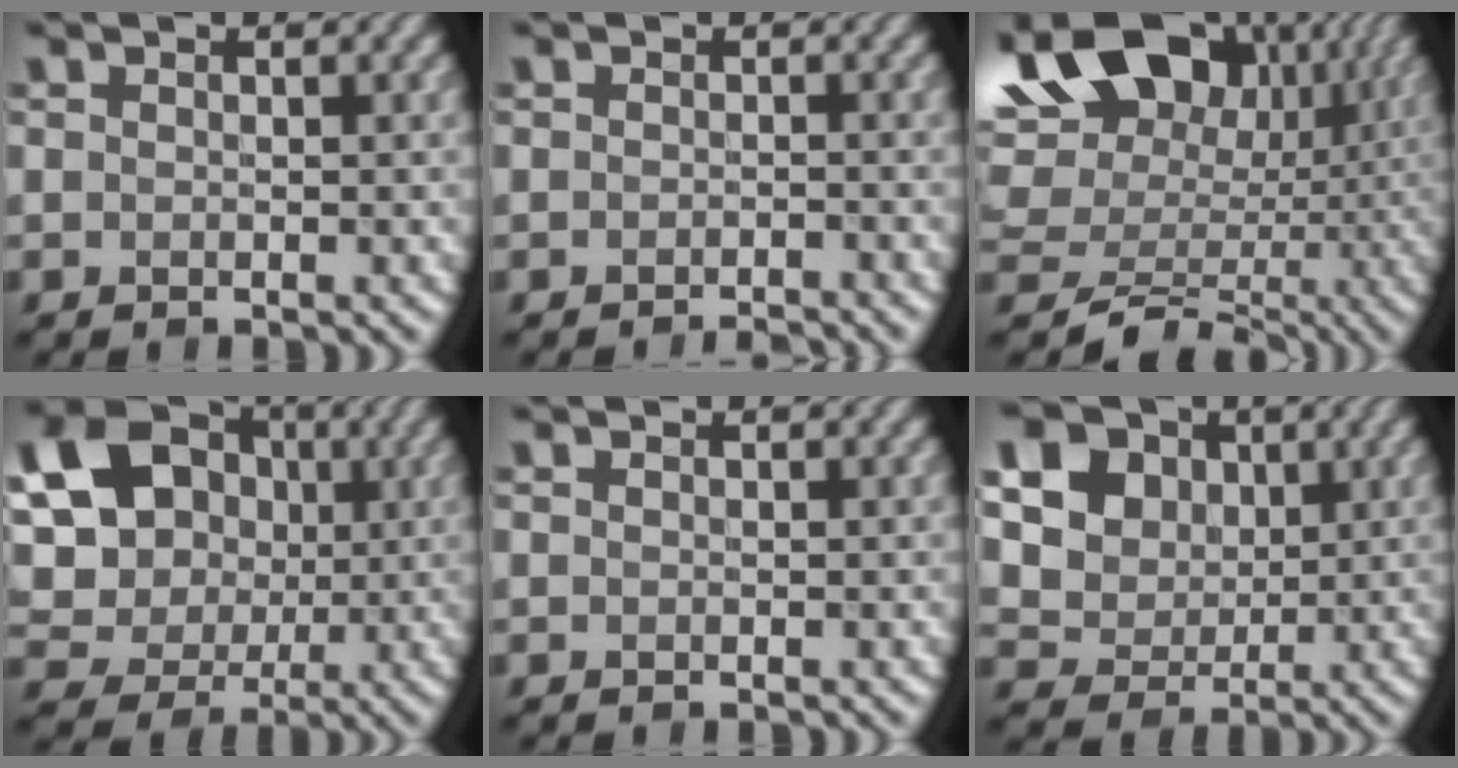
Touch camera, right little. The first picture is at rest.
{"total": 1.2, "force": [-1.2, 0.1, 0.3], "torque": [0.000, 0.001, -0.019]}
{"total": 13.6, "force": [3.8, 9.9, 8.5], "torque": [-0.145, 0.003, 0.073]}
{"total": 18.1, "force": [4.3, 15.9, 7.6], "torque": [-0.202, 0.022, 0.060]}
{"total": 0.0}
{"total": 16.0, "force": [6.7, 12.8, 7.0], "torque": [-0.190, 0.025, 0.114]}